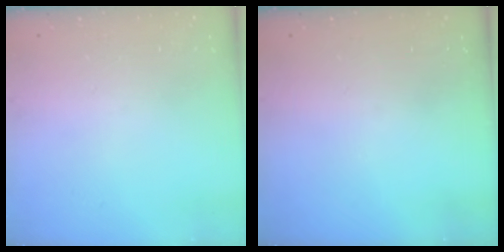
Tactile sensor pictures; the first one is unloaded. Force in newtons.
{"total": 0.0}